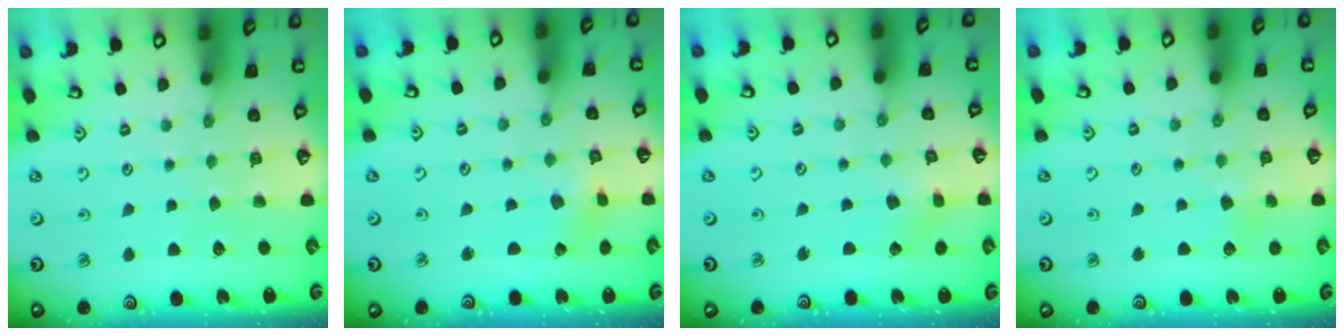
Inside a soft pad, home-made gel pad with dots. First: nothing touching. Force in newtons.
{"total": 1.1, "press": 1.1, "slide": 0.3}
{"total": 2.7, "press": 2.7, "slide": 0.1}
{"total": 2.9, "press": 2.8, "slide": 0.3}